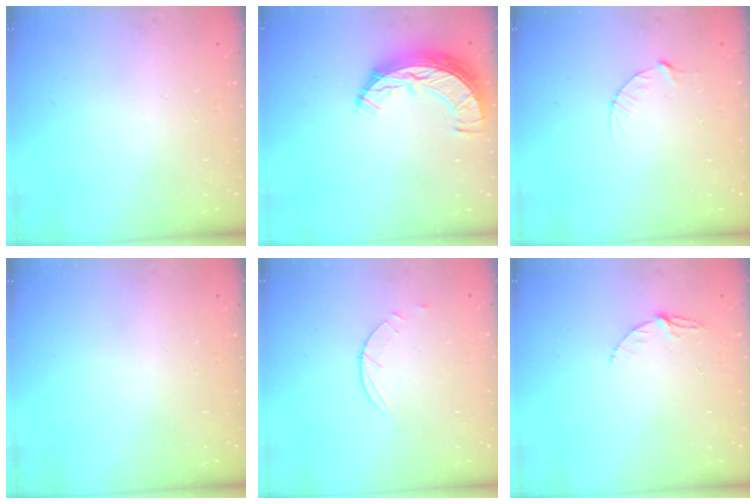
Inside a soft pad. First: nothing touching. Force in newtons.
{"total": 9.6, "press": 9.6, "slide": 0.8}
{"total": 3.2, "press": 3.2, "slide": 0.3}
{"total": 0.0}
{"total": 2.5, "press": 2.4, "slide": 0.3}
{"total": 5.3, "press": 5.3, "slide": 0.5}